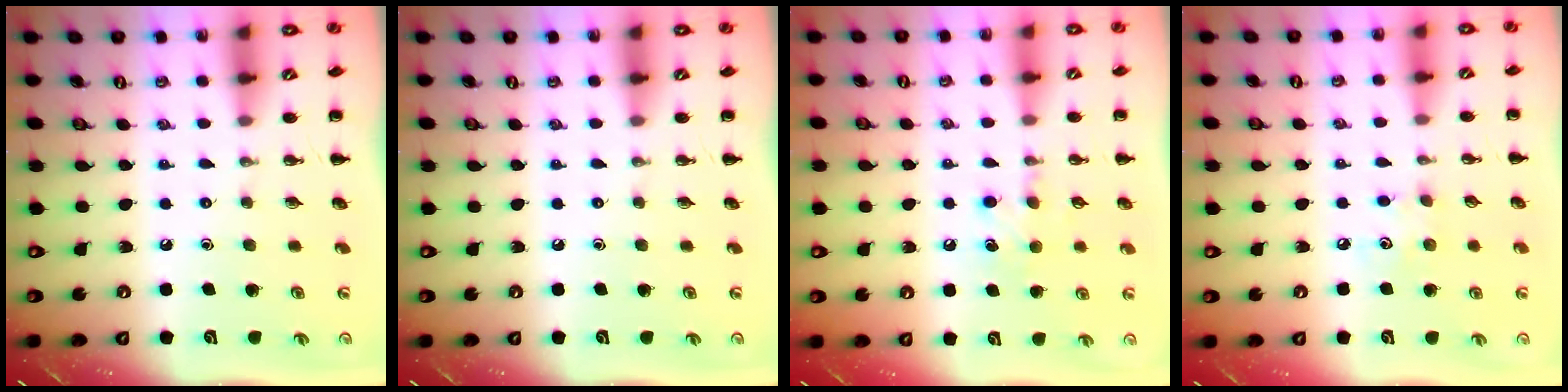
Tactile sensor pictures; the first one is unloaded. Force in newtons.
{"total": 0.0}
{"total": 9.1, "press": 8.9, "slide": 2.0}
{"total": 4.8, "press": 4.7, "slide": 1.2}